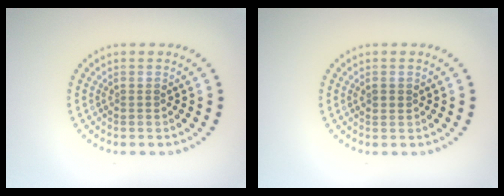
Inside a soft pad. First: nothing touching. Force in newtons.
{"total": 0.9, "press": 0.8, "slide": 0.3}